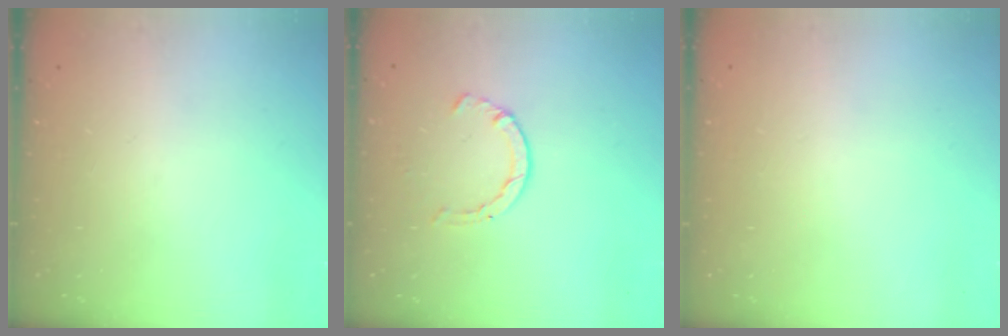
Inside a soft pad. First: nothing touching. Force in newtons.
{"total": 2.1, "press": 2.1, "slide": 0.5}
{"total": 2.5, "press": 2.5, "slide": 0.2}